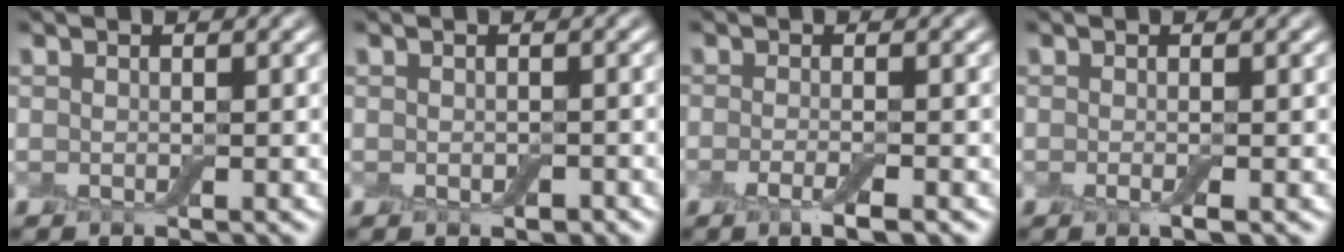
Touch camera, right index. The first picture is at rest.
{"total": 0.9, "force": [-0.3, 0.6, 0.6], "torque": [-0.009, -0.002, -0.004]}
{"total": 2.4, "force": [-1.2, 0.5, 2.0], "torque": [-0.031, -0.003, -0.026]}
{"total": 1.1, "force": [-0.4, 0.2, 1.1], "torque": [-0.020, -0.007, -0.008]}